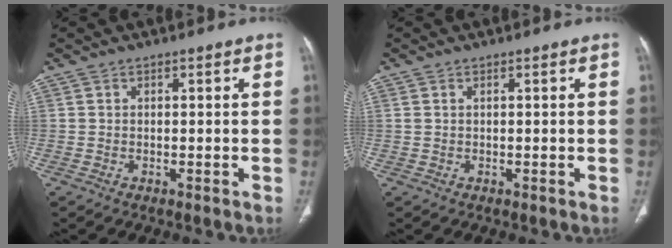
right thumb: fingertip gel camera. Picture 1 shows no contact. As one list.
[{"total": 0.8, "force": [0.4, 0.4, 0.6], "torque": [-0.020, 0.010, 0.013]}]